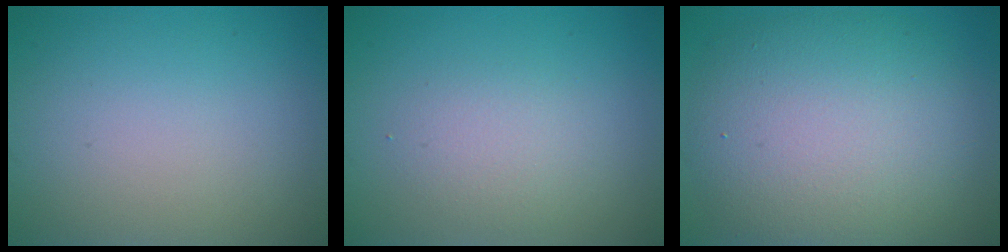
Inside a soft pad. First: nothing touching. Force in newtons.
{"total": 2.2, "press": 2.2, "slide": 0.1}
{"total": 10.2, "press": 10.1, "slide": 0.8}